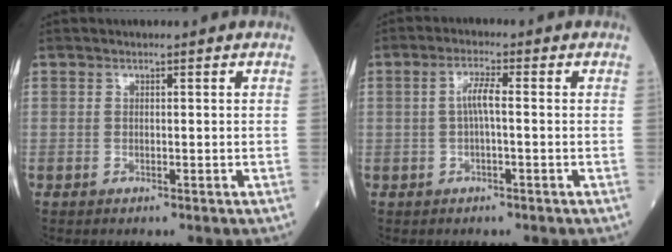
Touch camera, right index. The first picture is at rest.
{"total": 3.2, "force": [0.0, 0.4, 3.2], "torque": [-0.061, 0.008, 0.000]}